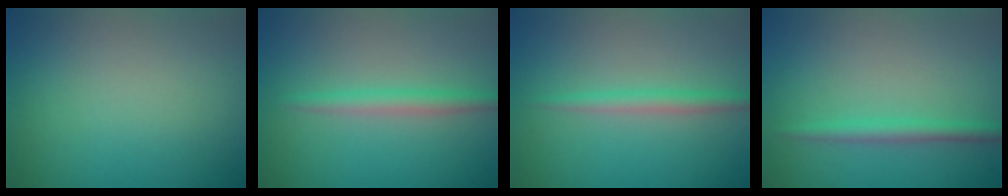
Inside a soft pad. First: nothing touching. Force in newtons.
{"total": 1.9, "press": 1.9, "slide": 0.2}
{"total": 1.7, "press": 1.7, "slide": 0.1}
{"total": 1.9, "press": 1.9, "slide": 0.0}